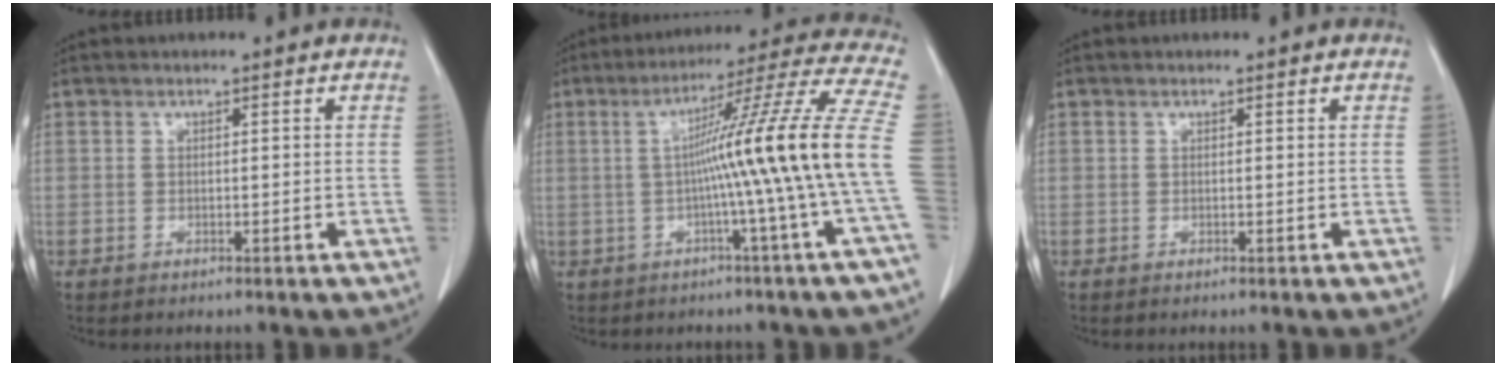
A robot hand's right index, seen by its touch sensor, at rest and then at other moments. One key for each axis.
{"total": 18.1, "fx": -1.7, "fy": -2.9, "fz": 17.8, "tx": -0.253, "ty": 0.010, "tz": -0.038}
{"total": 0.0}